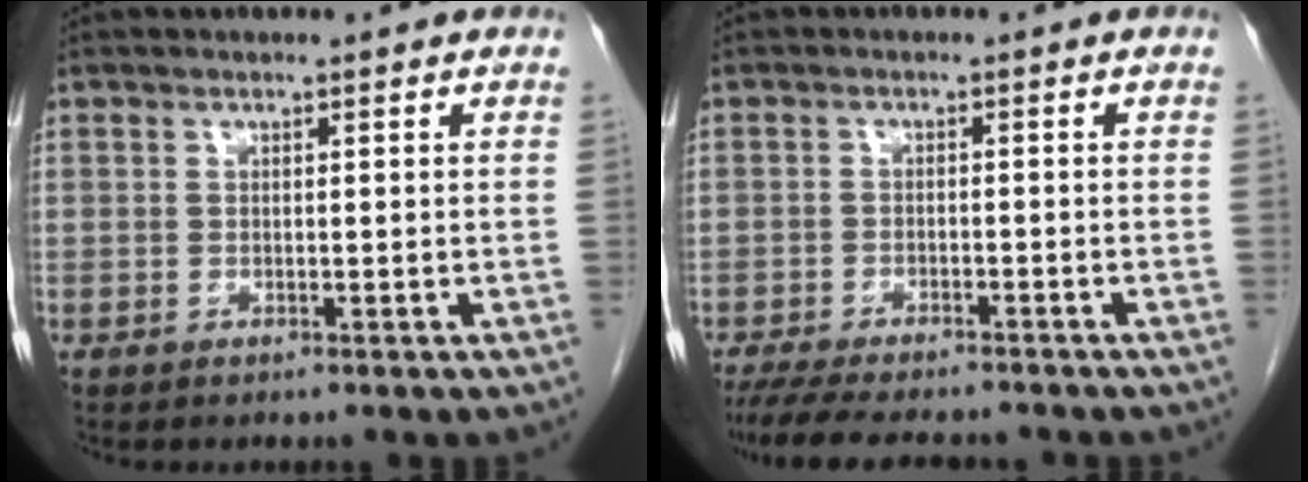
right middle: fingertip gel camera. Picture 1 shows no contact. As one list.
[{"total": 11.5, "force": [-10.1, 2.3, 5.0], "torque": [-0.085, -0.013, -0.146]}]